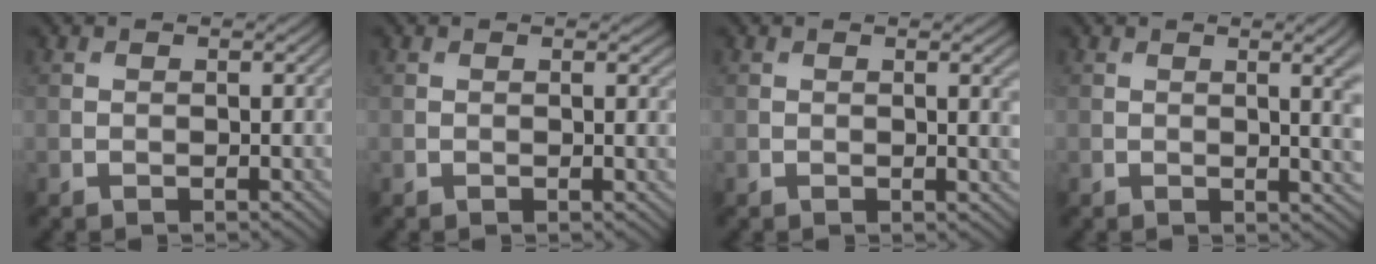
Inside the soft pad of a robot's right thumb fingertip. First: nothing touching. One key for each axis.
{"total": 0.8, "fx": 0.2, "fy": 0.3, "fz": 0.7, "tx": -0.009, "ty": -0.003, "tz": 0.003}
{"total": 1.7, "fx": 0.2, "fy": 0.2, "fz": 1.7, "tx": -0.025, "ty": -0.001, "tz": 0.003}
{"total": 4.3, "fx": 0.5, "fy": 1.2, "fz": 4.1, "tx": -0.053, "ty": 0.002, "tz": 0.011}